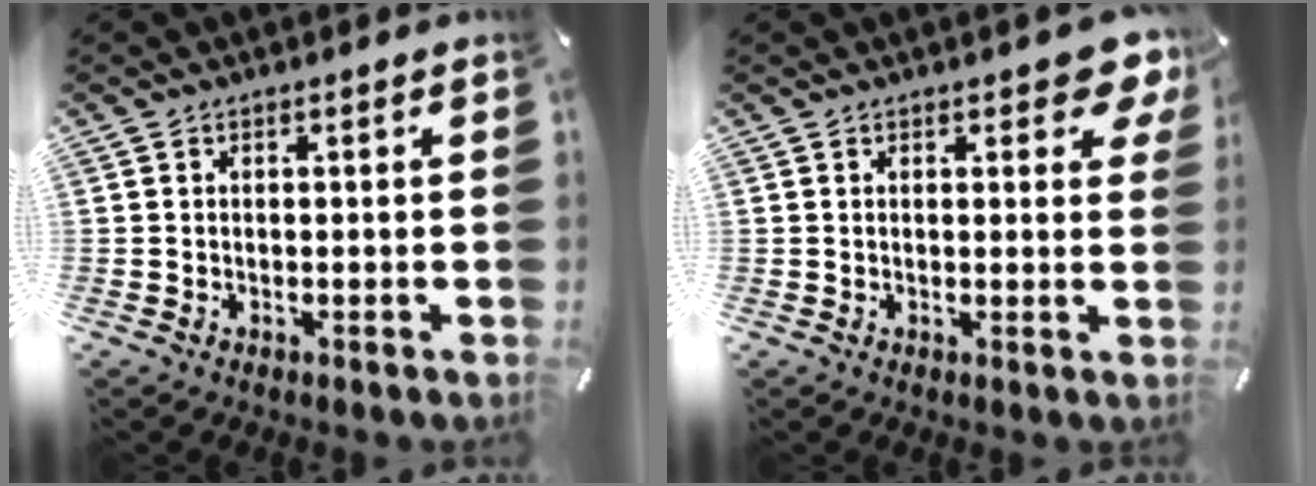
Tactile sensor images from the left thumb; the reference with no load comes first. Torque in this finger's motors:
{"motor_torque": [2.51, 2.50, 1.40, -1.37, 0.08]}